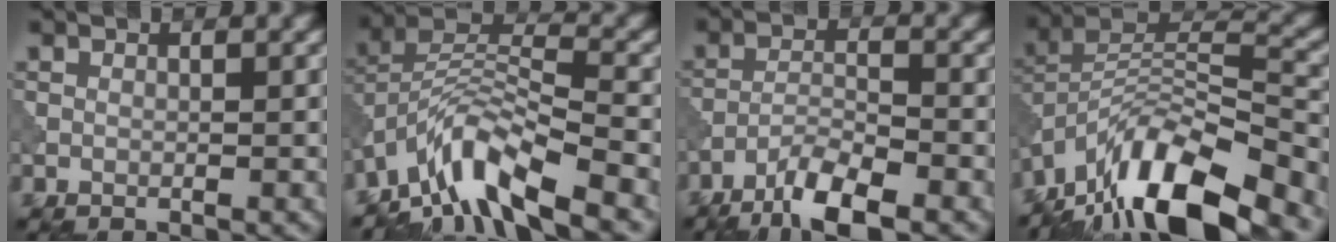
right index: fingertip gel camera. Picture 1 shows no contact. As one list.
[{"total": 8.2, "force": [-6.1, 2.1, 5.1], "torque": [-0.082, 0.006, -0.127]}, {"total": 5.3, "force": [-4.0, 1.0, 3.3], "torque": [-0.062, 0.001, -0.081]}, {"total": 13.5, "force": [-9.5, 4.4, 8.5], "torque": [-0.156, 0.021, -0.177]}]